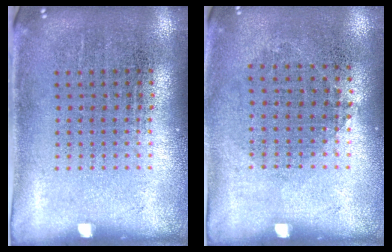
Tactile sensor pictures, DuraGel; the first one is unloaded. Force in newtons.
{"total": 0.9, "press": 0.8, "slide": 0.5}